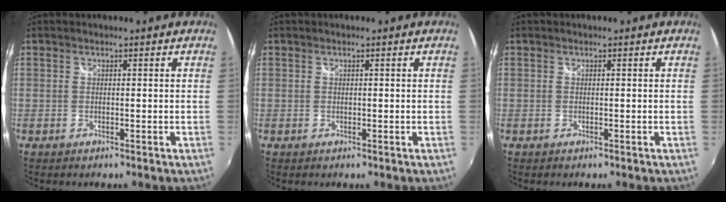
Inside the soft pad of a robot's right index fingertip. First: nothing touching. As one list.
[{"total": 0.0}, {"total": 0.0}]